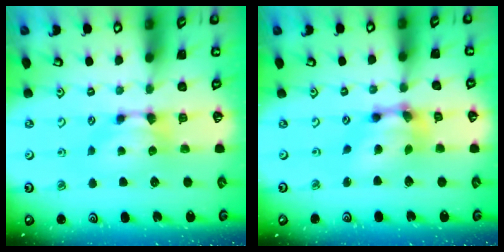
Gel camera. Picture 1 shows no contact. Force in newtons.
{"total": 6.4, "press": 6.0, "slide": 2.0}